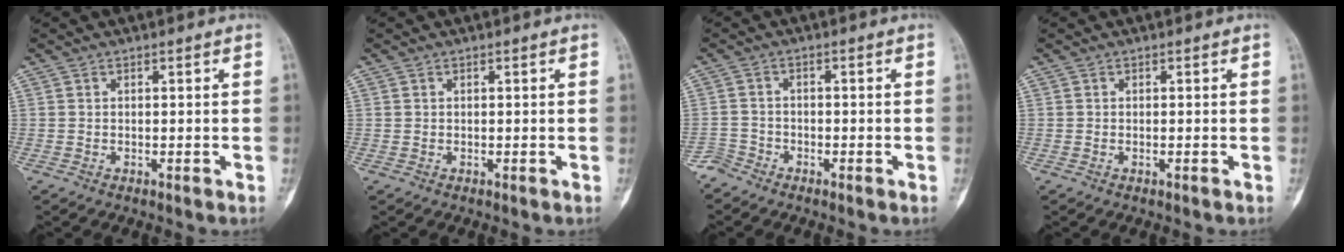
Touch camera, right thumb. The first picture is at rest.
{"total": 0.0}
{"total": 2.7, "force": [-2.3, 1.3, -0.6], "torque": [0.023, 0.006, -0.052]}
{"total": 0.0}